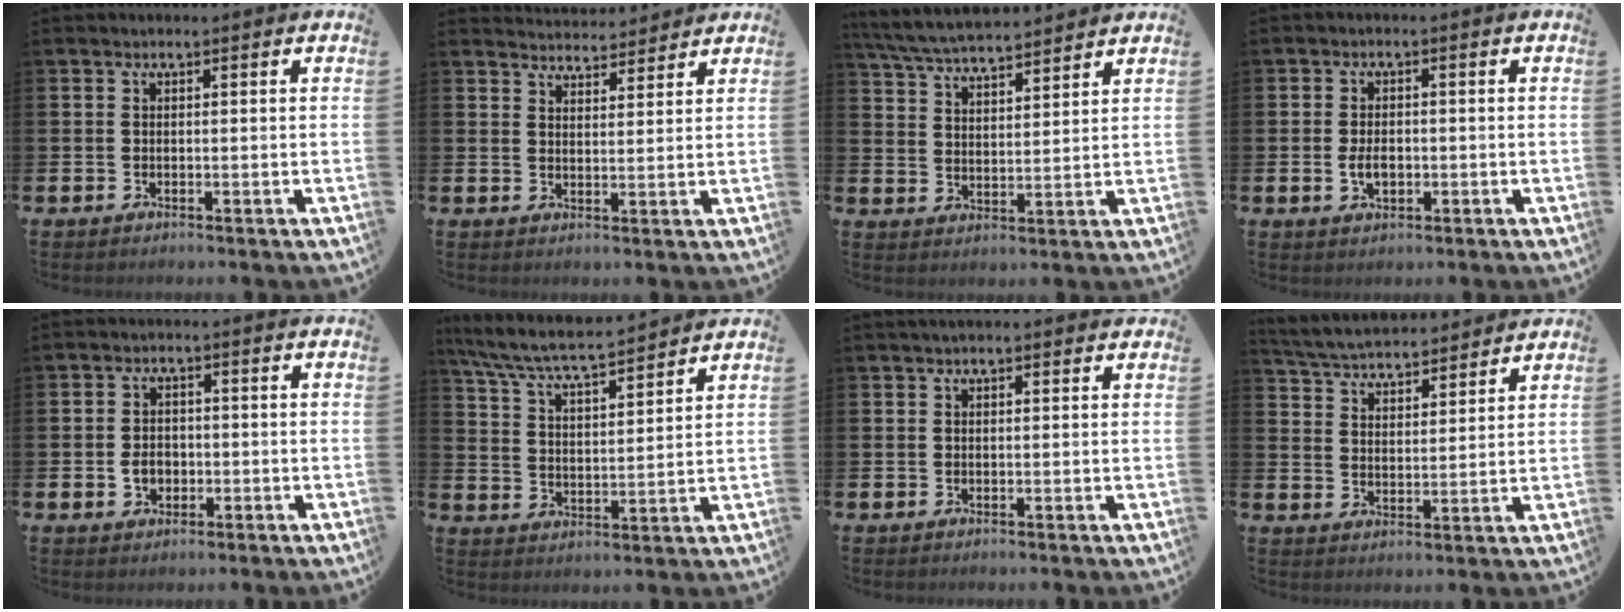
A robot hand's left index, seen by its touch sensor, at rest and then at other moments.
{"total": 4.0, "force": [3.9, 0.5, -0.4], "torque": [0.001, -0.024, 0.072]}
{"total": 6.2, "force": [6.1, 0.4, 1.0], "torque": [-0.044, -0.033, 0.109]}
{"total": 2.7, "force": [-0.4, 1.7, 2.1], "torque": [-0.030, 0.000, -0.010]}
{"total": 3.0, "force": [-0.7, 2.4, 1.7], "torque": [-0.026, 0.001, -0.019]}
{"total": 6.9, "force": [6.6, 0.3, 2.2], "torque": [-0.070, -0.043, 0.114]}
{"total": 1.0, "force": [0.9, 0.2, 0.5], "torque": [0.002, -0.001, 0.012]}
{"total": 5.1, "force": [5.1, 0.7, 0.5], "torque": [-0.032, -0.034, 0.089]}